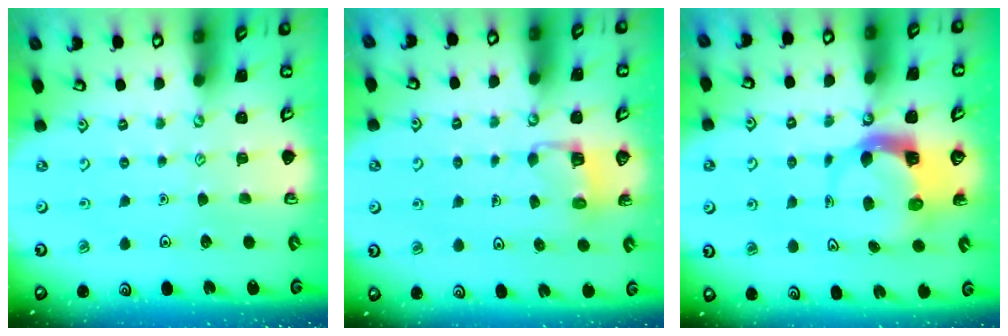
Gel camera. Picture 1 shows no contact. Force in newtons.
{"total": 2.8, "press": 2.8, "slide": 0.2}
{"total": 5.1, "press": 5.0, "slide": 0.7}